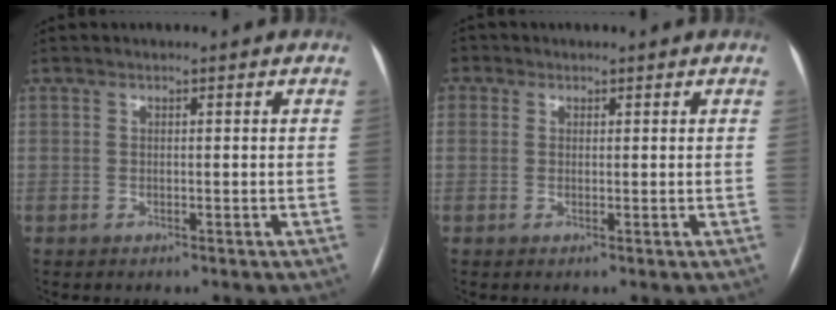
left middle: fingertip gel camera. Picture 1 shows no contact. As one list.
[{"total": 2.1, "force": [0.7, 2.0, 0.5], "torque": [-0.004, 0.008, 0.010]}]